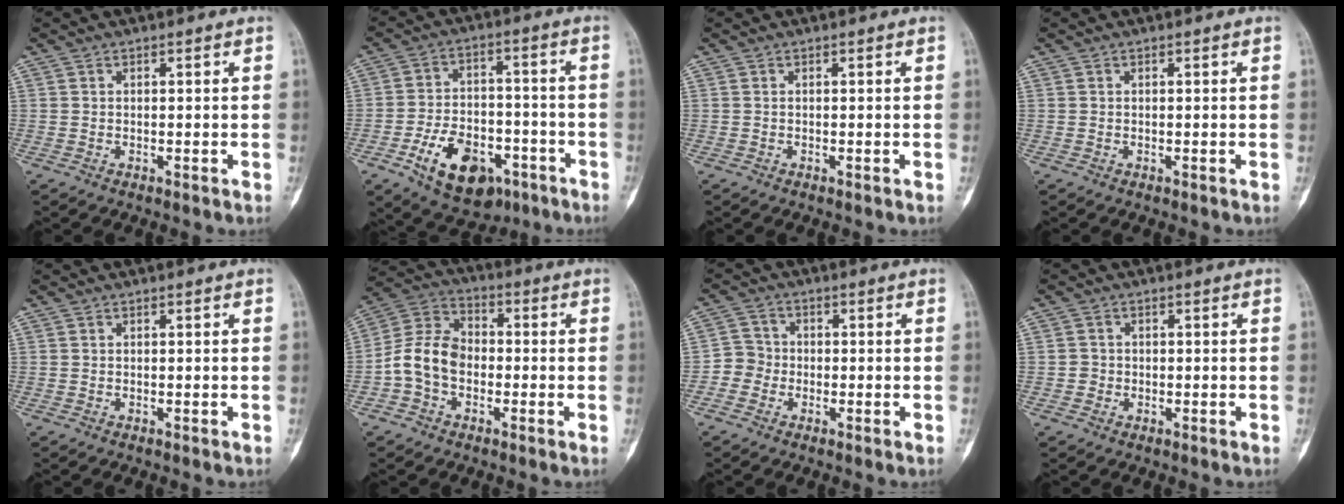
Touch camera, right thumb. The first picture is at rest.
{"total": 14.6, "force": [-6.9, 8.8, 9.4], "torque": [-0.131, 0.034, -0.101]}
{"total": 0.0}
{"total": 0.0}
{"total": 0.0}
{"total": 10.4, "force": [-2.2, 7.7, 6.6], "torque": [-0.114, 0.037, -0.055]}
{"total": 3.9, "force": [-1.5, 3.6, 0.6], "torque": [0.015, 0.012, -0.042]}
{"total": 1.5, "force": [-0.3, 1.5, 0.0], "torque": [0.011, 0.007, -0.008]}